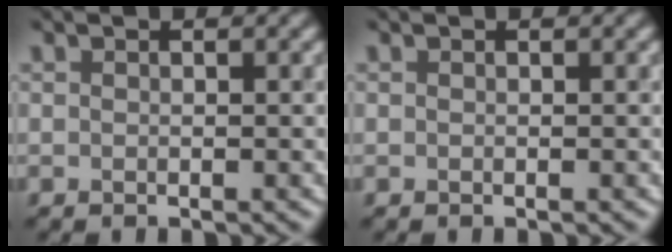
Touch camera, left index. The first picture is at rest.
{"total": 0.0}